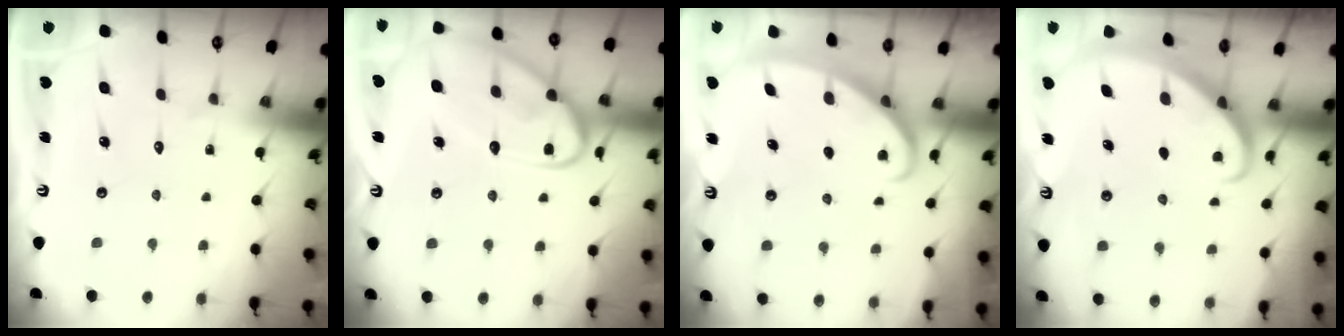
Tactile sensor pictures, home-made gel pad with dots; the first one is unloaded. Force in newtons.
{"total": 15.6, "press": 15.5, "slide": 1.5}
{"total": 3.0, "press": 3.0, "slide": 0.1}
{"total": 2.7, "press": 2.7, "slide": 0.2}